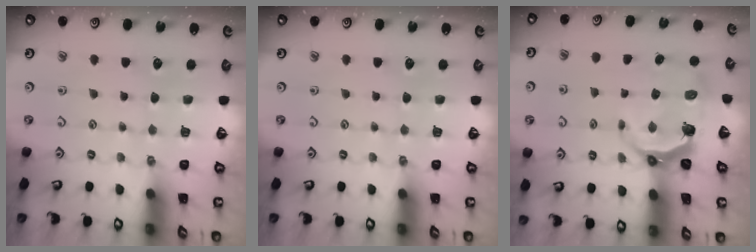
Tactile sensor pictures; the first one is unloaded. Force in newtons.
{"total": 0.0}
{"total": 5.6, "press": 4.2, "slide": 3.7}